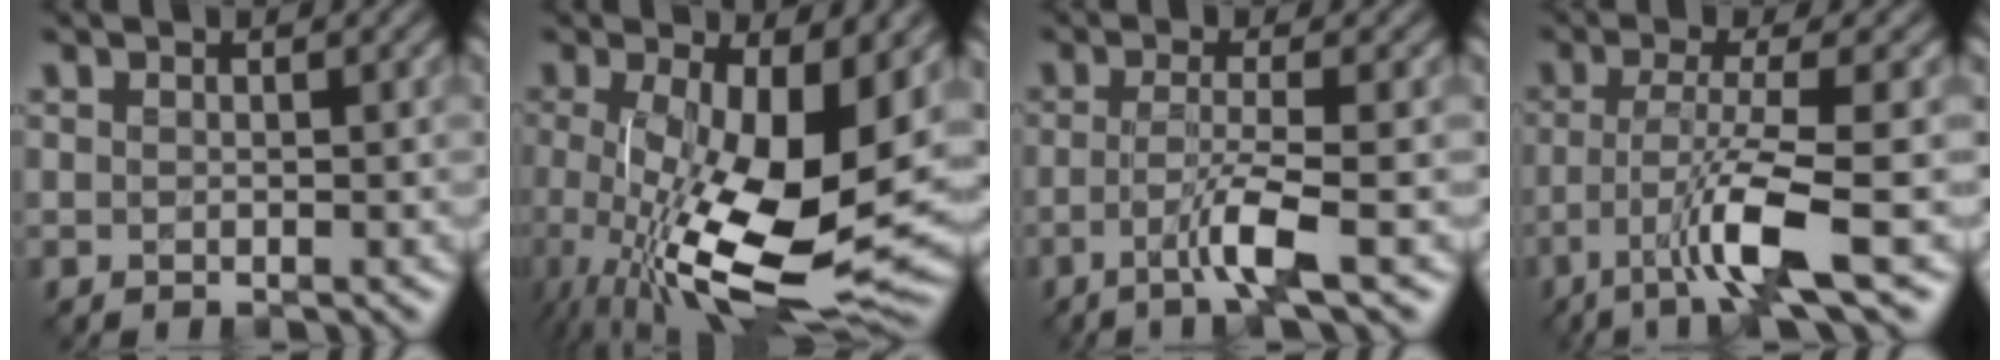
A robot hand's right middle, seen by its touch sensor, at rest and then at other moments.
{"total": 13.3, "force": [-2.1, 4.9, 12.1], "torque": [-0.203, -0.030, -0.024]}
{"total": 3.8, "force": [-1.8, 0.3, 3.3], "torque": [-0.057, -0.001, -0.038]}
{"total": 6.0, "force": [-2.7, 0.3, 5.3], "torque": [-0.099, -0.004, -0.049]}